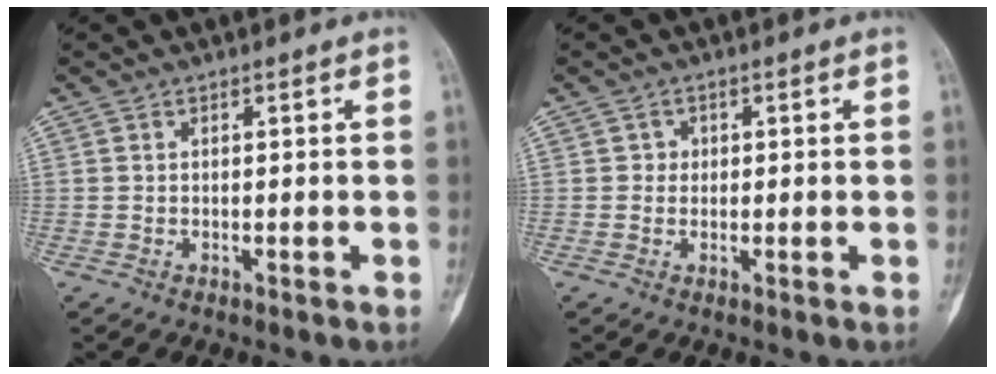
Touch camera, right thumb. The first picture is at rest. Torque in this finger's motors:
{"motor_torque": [-0.17, 0.40, 0.11, -0.07, -0.04]}